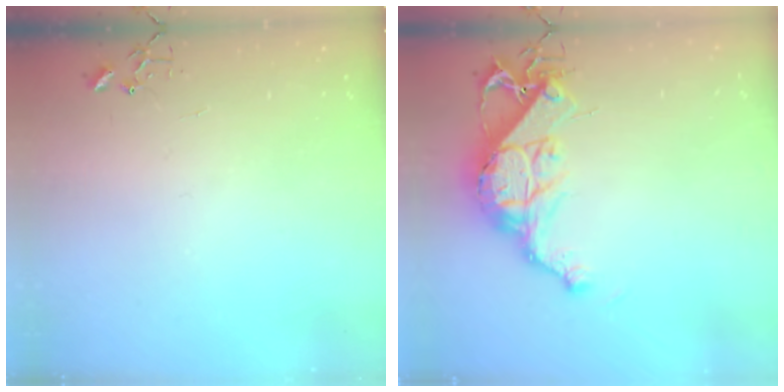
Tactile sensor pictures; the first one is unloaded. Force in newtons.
{"total": 14.9, "press": 14.8, "slide": 1.0}